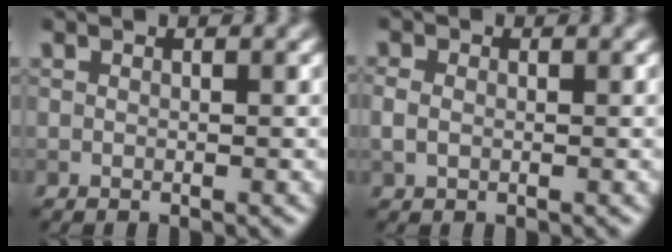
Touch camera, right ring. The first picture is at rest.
{"total": 1.3, "force": [-0.1, 1.1, 0.8], "torque": [-0.018, 0.000, -0.002]}